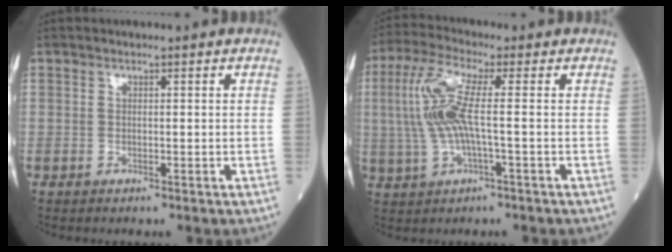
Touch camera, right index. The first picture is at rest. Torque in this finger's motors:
{"motor_torque": [0.47, 0.00, 0.29, 0.21]}